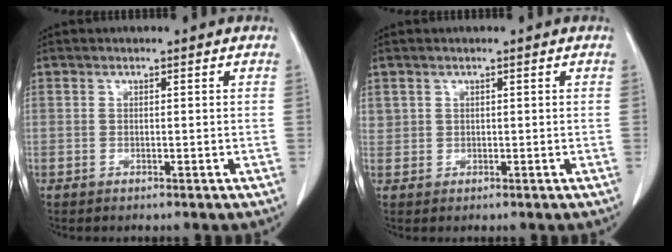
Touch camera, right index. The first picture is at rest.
{"total": 1.4, "force": [0.7, 1.2, 0.1], "torque": [0.011, 0.007, 0.011]}